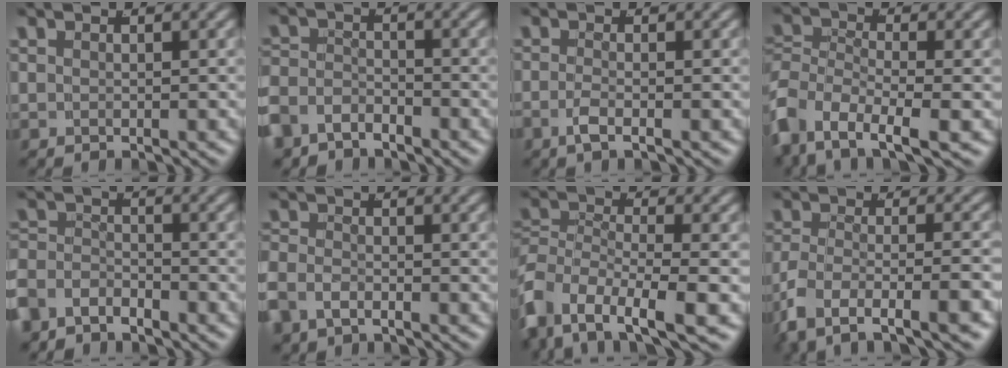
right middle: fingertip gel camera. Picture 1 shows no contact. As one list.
[{"total": 4.1, "force": [-3.1, 2.5, 0.9], "torque": [-0.032, -0.020, -0.049]}, {"total": 1.7, "force": [-1.2, 0.1, 1.2], "torque": [-0.029, -0.006, -0.019]}, {"total": 7.4, "force": [-3.3, 5.1, 4.3], "torque": [-0.131, -0.046, -0.044]}, {"total": 4.2, "force": [-3.1, 2.6, 1.1], "torque": [-0.032, -0.018, -0.050]}, {"total": 2.9, "force": [-1.5, 2.1, 1.3], "torque": [-0.045, -0.017, -0.021]}, {"total": 8.1, "force": [-3.8, 5.2, 4.9], "torque": [-0.141, -0.051, -0.049]}, {"total": 6.6, "force": [-4.2, 2.4, 4.5], "torque": [-0.103, -0.032, -0.052]}]